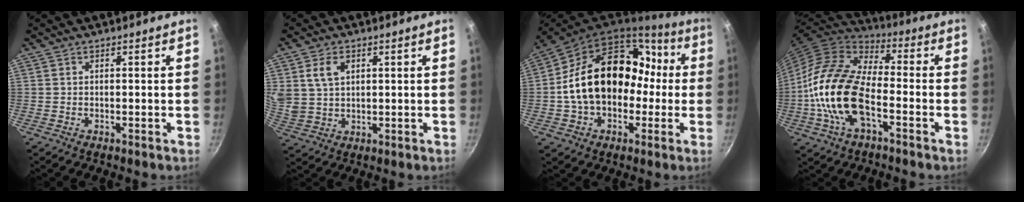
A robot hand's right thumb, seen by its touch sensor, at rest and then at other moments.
{"total": 6.8, "force": [2.5, 4.7, 4.2], "torque": [-0.069, -0.007, 0.056]}
{"total": 23.7, "force": [0.0, 17.1, 16.5], "torque": [-0.246, 0.071, 0.007]}
{"total": 19.6, "force": [-4.8, 10.3, 16.0], "torque": [-0.297, 0.032, -0.106]}